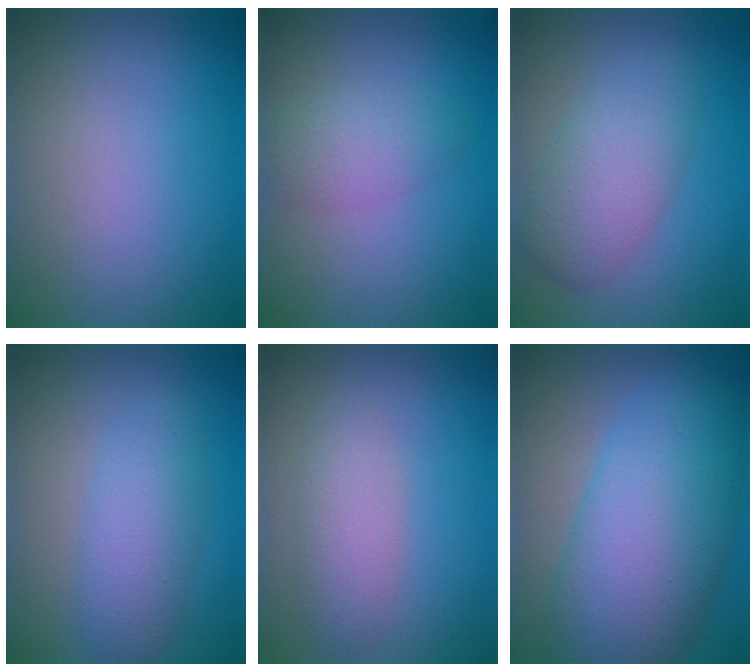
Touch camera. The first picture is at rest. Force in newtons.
{"total": 2.7, "press": 2.7, "slide": 0.2}
{"total": 4.7, "press": 4.7, "slide": 0.1}
{"total": 3.9, "press": 3.9, "slide": 0.2}
{"total": 2.8, "press": 2.8, "slide": 0.3}
{"total": 11.9, "press": 11.9, "slide": 0.4}